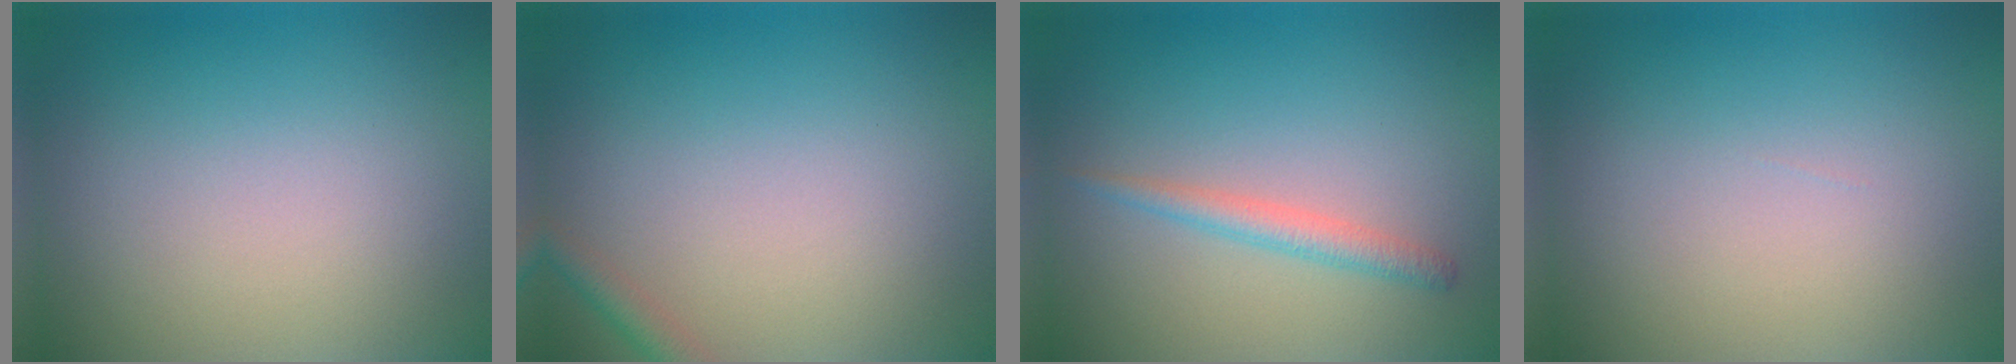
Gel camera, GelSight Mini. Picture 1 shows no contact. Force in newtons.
{"total": 1.5, "press": 1.5, "slide": 0.0}
{"total": 1.9, "press": 1.9, "slide": 0.1}
{"total": 0.0}